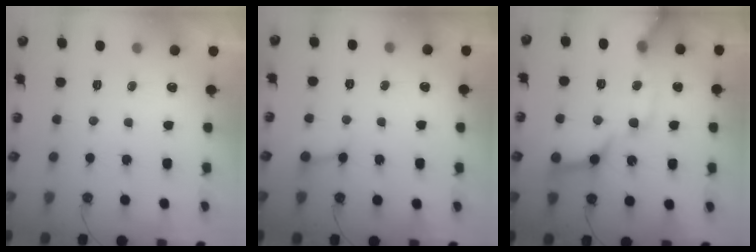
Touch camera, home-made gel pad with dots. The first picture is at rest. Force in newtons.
{"total": 4.1, "press": 4.1, "slide": 0.3}
{"total": 20.4, "press": 20.2, "slide": 2.7}